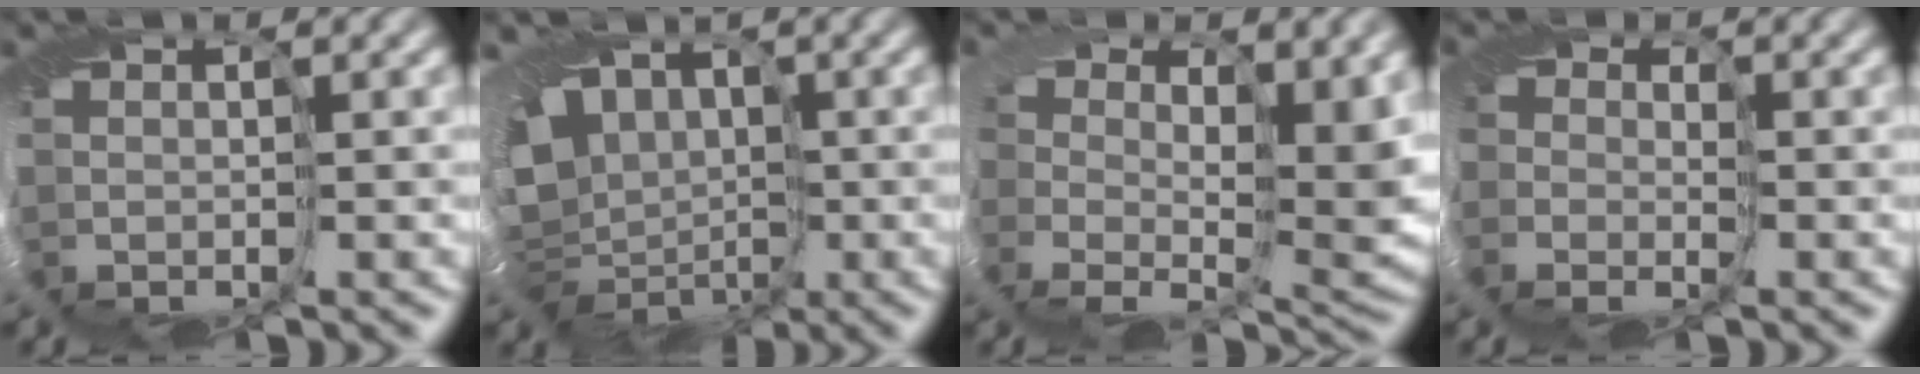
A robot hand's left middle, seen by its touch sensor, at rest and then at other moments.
{"total": 10.0, "force": [-0.5, 7.7, 6.3], "torque": [-0.101, -0.023, -0.010]}
{"total": 6.0, "force": [1.8, 3.4, 4.6], "torque": [-0.057, -0.041, 0.034]}
{"total": 1.6, "force": [-1.0, 1.2, -0.5], "torque": [0.027, -0.016, -0.025]}